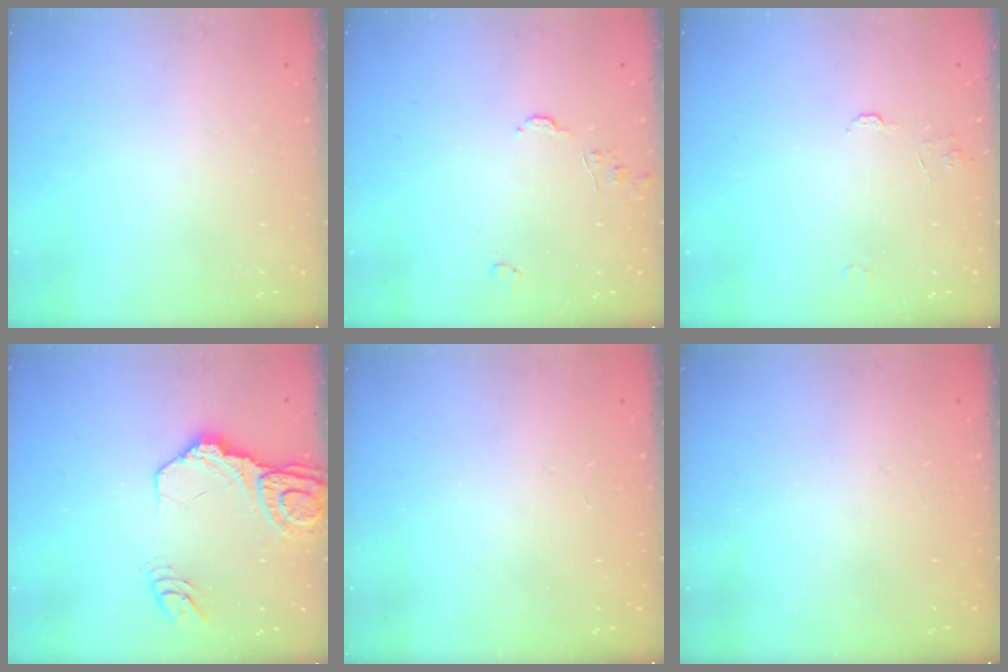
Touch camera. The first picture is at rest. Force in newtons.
{"total": 7.0, "press": 7.0, "slide": 0.7}
{"total": 5.7, "press": 5.6, "slide": 0.6}
{"total": 14.3, "press": 14.2, "slide": 1.7}
{"total": 0.0}
{"total": 0.0}